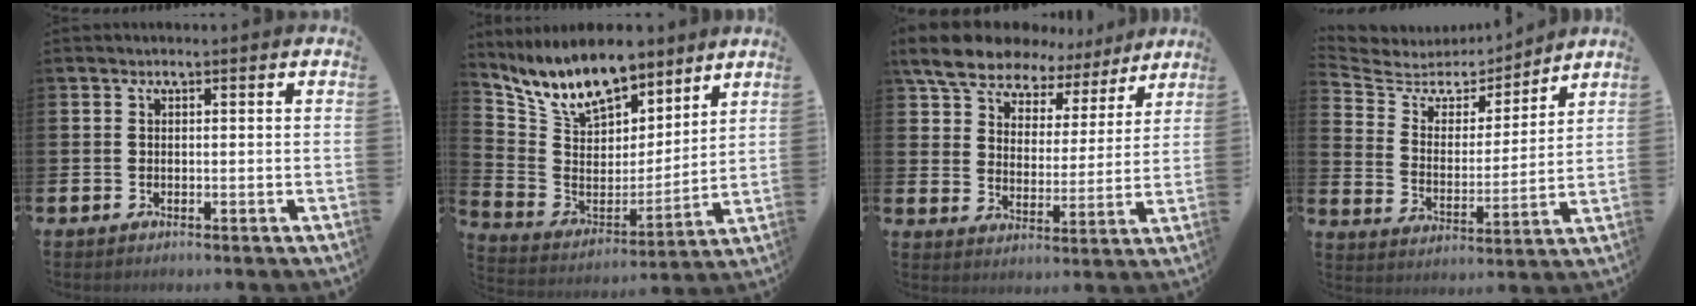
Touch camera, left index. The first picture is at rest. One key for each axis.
{"total": 12.3, "fx": 10.4, "fy": 4.9, "fz": 4.2, "tx": -0.125, "ty": -0.056, "tz": 0.192}
{"total": 8.7, "fx": 7.6, "fy": 3.6, "fz": 2.1, "tx": -0.073, "ty": -0.043, "tz": 0.136}
{"total": 5.1, "fx": 4.5, "fy": 2.3, "fz": 0.6, "tx": -0.052, "ty": -0.037, "tz": 0.073}